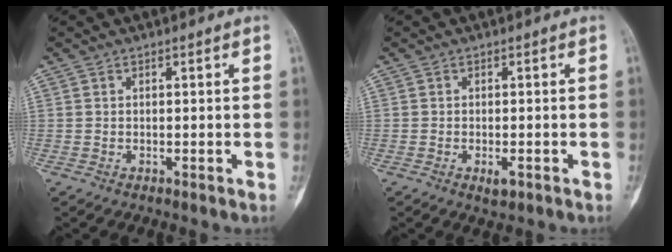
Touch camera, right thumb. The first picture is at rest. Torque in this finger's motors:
{"motor_torque": [0.72, 0.56, -0.02, 0.22, 0.06]}